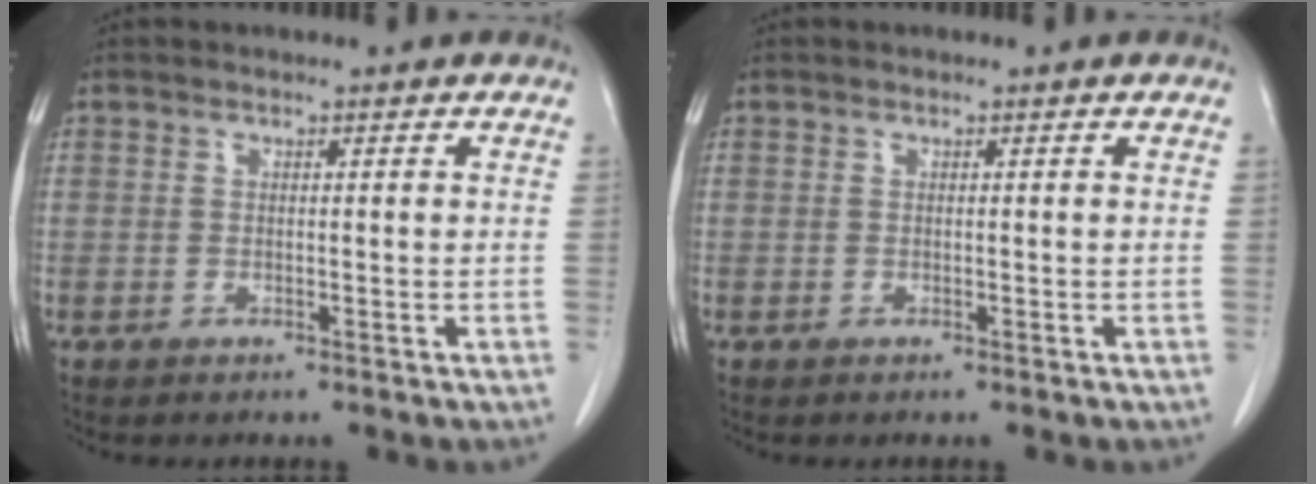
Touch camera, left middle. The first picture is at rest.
{"total": 0.0}